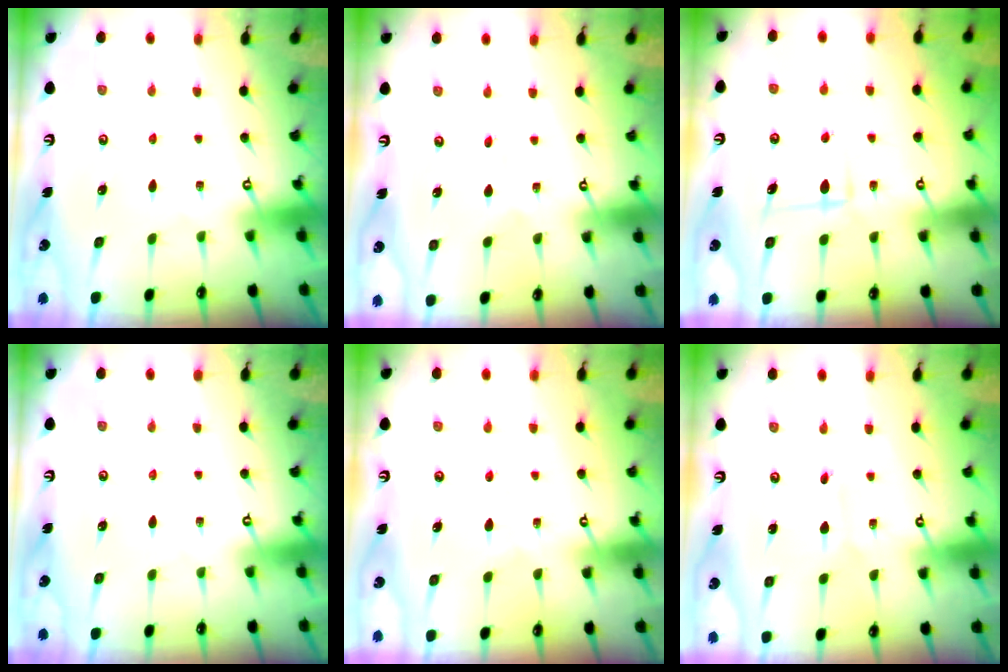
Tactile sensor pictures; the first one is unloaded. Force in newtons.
{"total": 0.6, "press": 0.6, "slide": 0.0}
{"total": 5.8, "press": 5.8, "slide": 0.5}
{"total": 0.0}
{"total": 5.1, "press": 5.1, "slide": 0.3}
{"total": 2.9, "press": 2.9, "slide": 0.3}